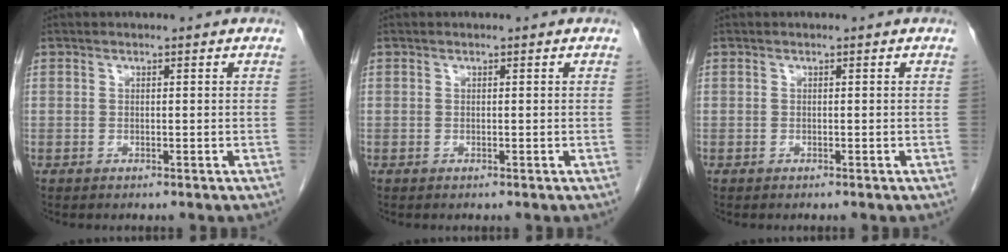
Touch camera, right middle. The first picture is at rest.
{"total": 0.0}
{"total": 0.0}